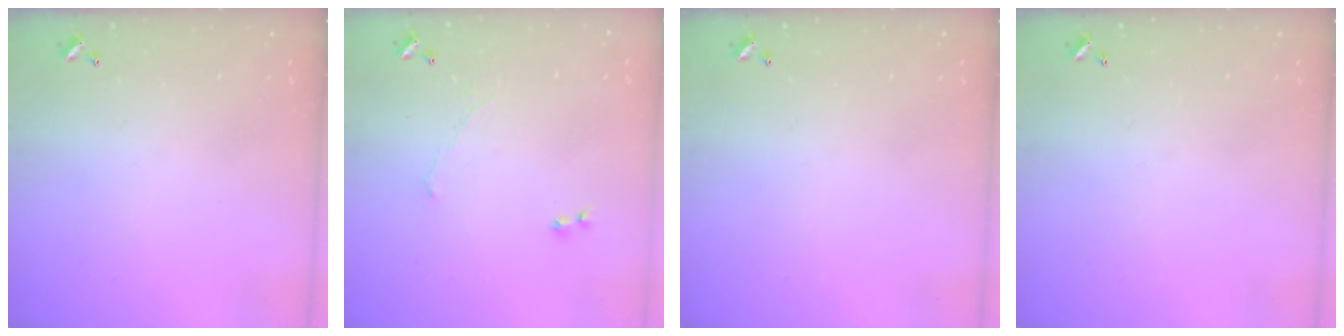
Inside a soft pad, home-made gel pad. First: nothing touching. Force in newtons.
{"total": 1.1, "press": 0.7, "slide": 0.9}
{"total": 0.0}
{"total": 0.0}